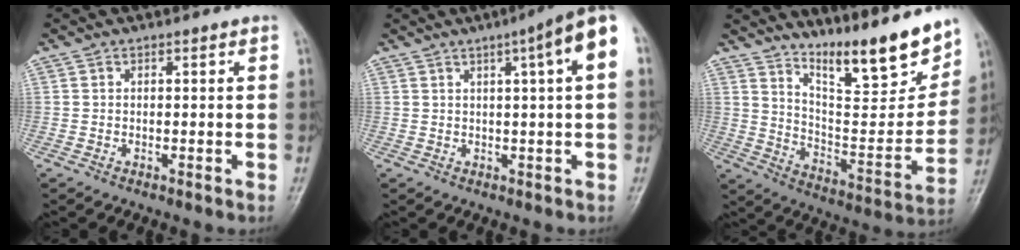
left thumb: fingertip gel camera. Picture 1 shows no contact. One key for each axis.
{"total": 8.5, "fx": 2.7, "fy": 0.6, "fz": 8.1, "tx": -0.115, "ty": 0.019, "tz": 0.030}
{"total": 18.9, "fx": 14.4, "fy": 4.1, "fz": 11.6, "tx": -0.134, "ty": -0.099, "tz": 0.237}